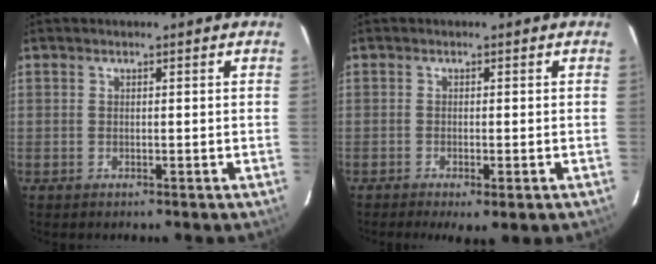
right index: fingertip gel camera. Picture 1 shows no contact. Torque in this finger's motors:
{"motor_torque": [1.12, -1.02, 0.40, 0.09]}